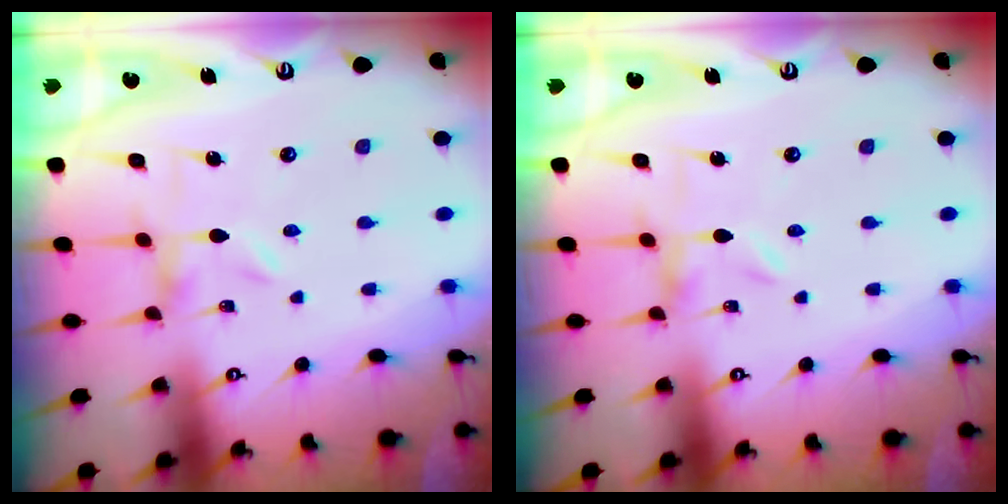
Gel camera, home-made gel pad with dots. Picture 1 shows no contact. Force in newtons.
{"total": 0.0}